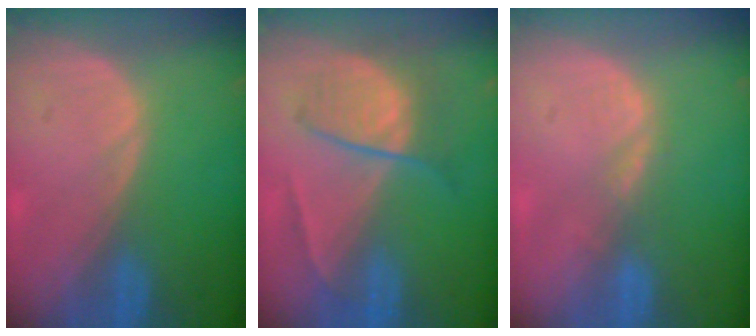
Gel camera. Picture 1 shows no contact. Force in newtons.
{"total": 6.5, "press": 6.2, "slide": 1.9}
{"total": 2.3, "press": 1.8, "slide": 1.5}